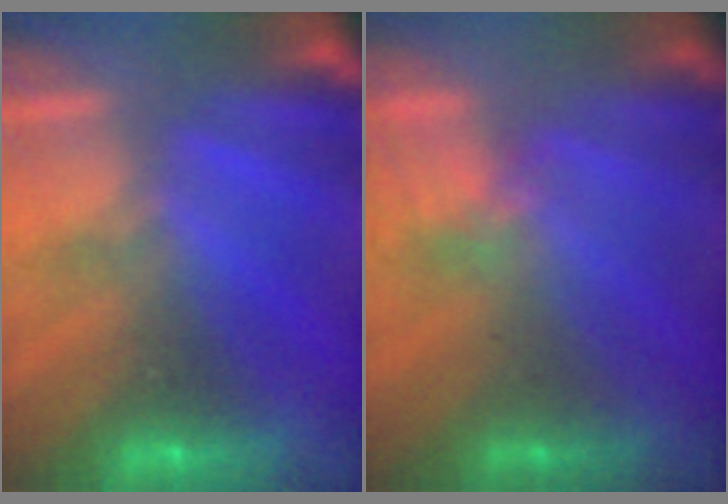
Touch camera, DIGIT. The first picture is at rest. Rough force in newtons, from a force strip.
{"total": 2.3}